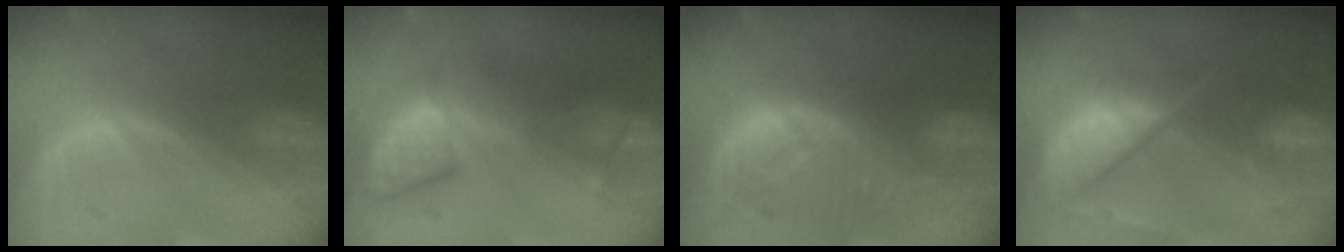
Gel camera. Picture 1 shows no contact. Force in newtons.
{"total": 9.1, "press": 9.0, "slide": 1.2}
{"total": 10.7, "press": 9.4, "slide": 4.9}
{"total": 10.9, "press": 9.0, "slide": 6.1}